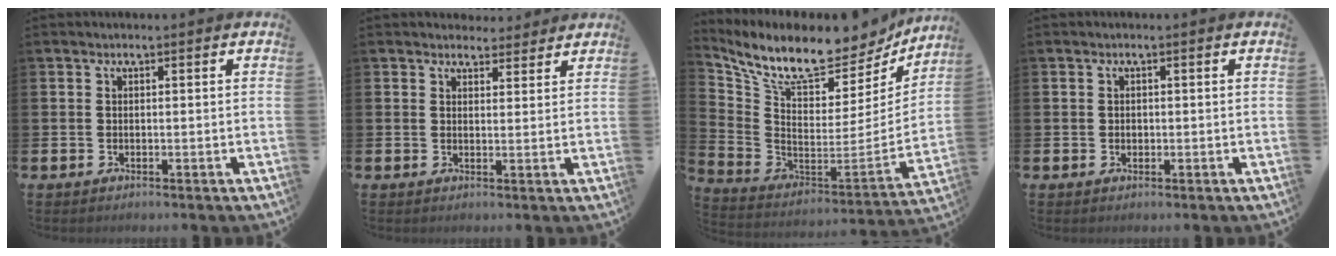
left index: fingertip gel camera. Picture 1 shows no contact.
{"total": 3.0, "force": [2.8, 1.0, -0.3], "torque": [0.008, -0.015, 0.051]}
{"total": 9.7, "force": [7.9, 3.6, 4.3], "torque": [-0.115, -0.068, 0.134]}
{"total": 0.7, "force": [0.1, 0.7, 0.3], "torque": [-0.005, 0.005, -0.001]}